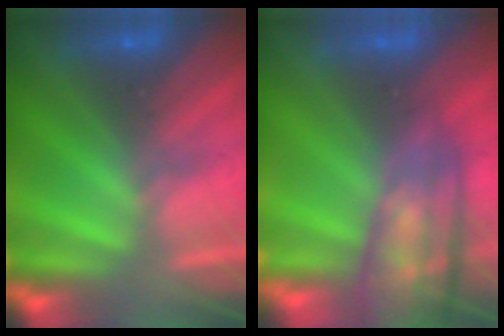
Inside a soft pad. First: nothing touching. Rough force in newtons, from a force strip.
{"total": 9.8}